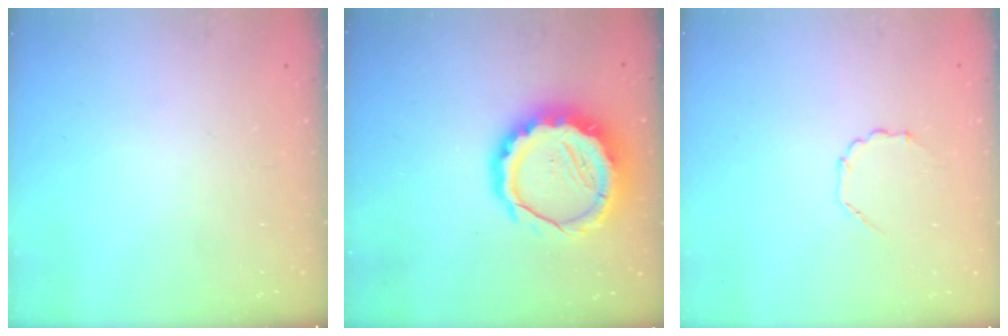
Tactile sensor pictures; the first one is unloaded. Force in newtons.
{"total": 13.4, "press": 13.1, "slide": 2.9}
{"total": 3.4, "press": 3.1, "slide": 1.3}